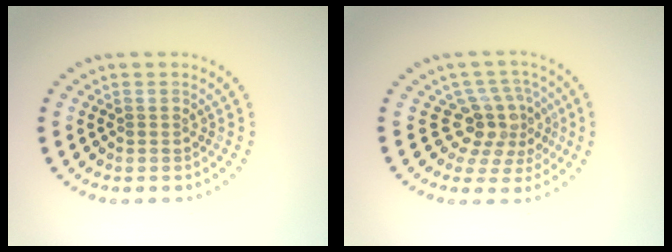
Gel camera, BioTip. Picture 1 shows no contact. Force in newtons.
{"total": 4.1, "press": 3.0, "slide": 2.9}